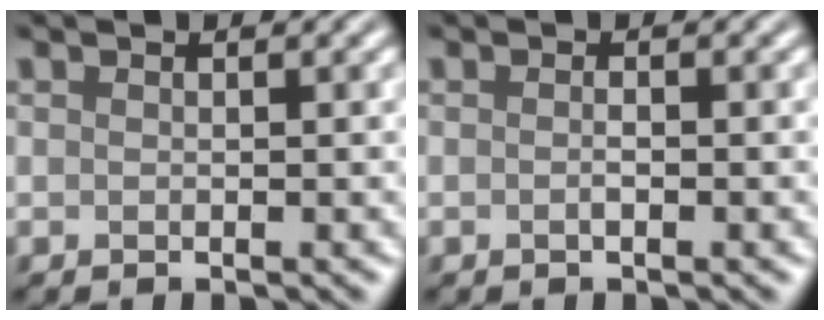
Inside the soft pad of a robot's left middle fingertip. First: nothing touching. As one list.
[{"total": 0.9, "force": [-0.2, 0.2, 0.9], "torque": [-0.014, -0.001, -0.003]}]